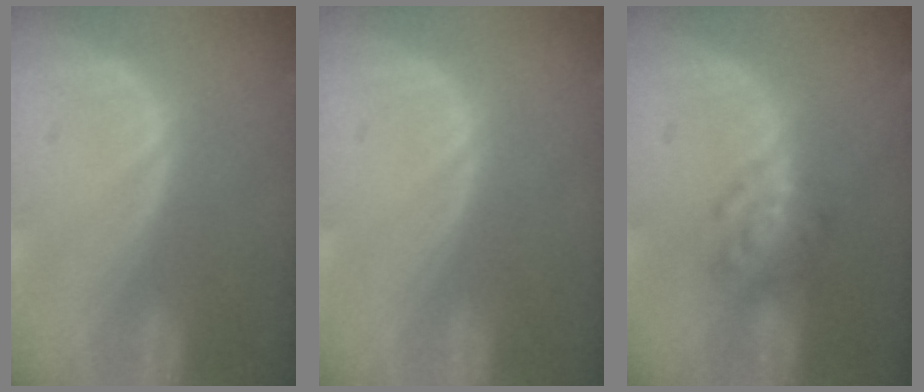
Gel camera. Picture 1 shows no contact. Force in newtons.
{"total": 0.0}
{"total": 5.1, "press": 5.0, "slide": 1.2}